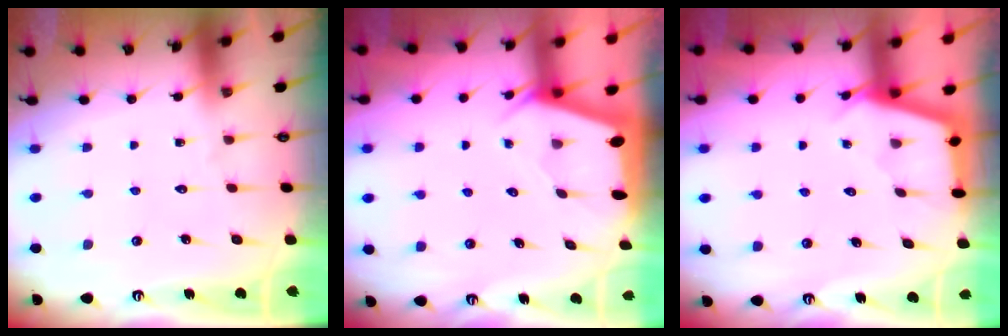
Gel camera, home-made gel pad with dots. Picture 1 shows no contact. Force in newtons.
{"total": 1.9, "press": 1.9, "slide": 0.3}
{"total": 2.9, "press": 2.9, "slide": 0.3}